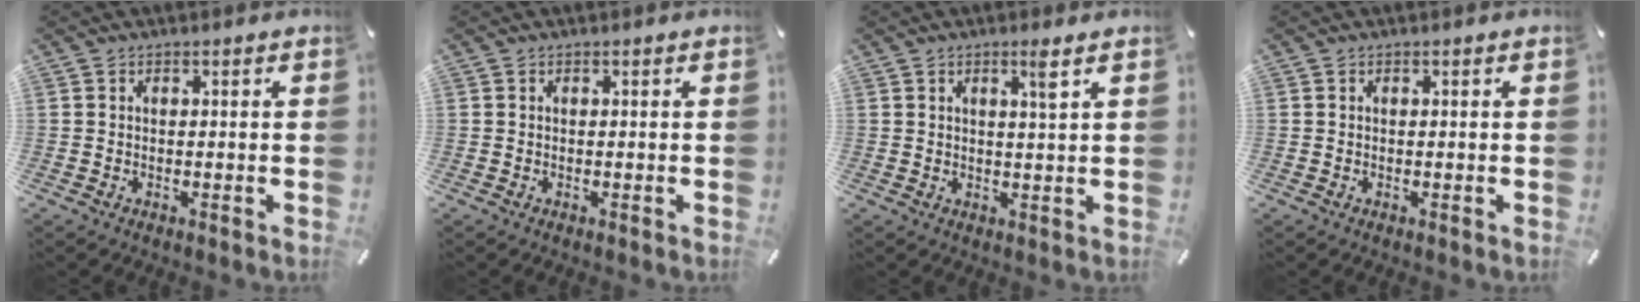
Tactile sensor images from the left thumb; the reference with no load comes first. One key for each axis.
{"total": 0.0}
{"total": 3.6, "fx": 1.9, "fy": 0.0, "fz": 3.0, "tx": -0.054, "ty": -0.005, "tz": 0.029}
{"total": 0.0}